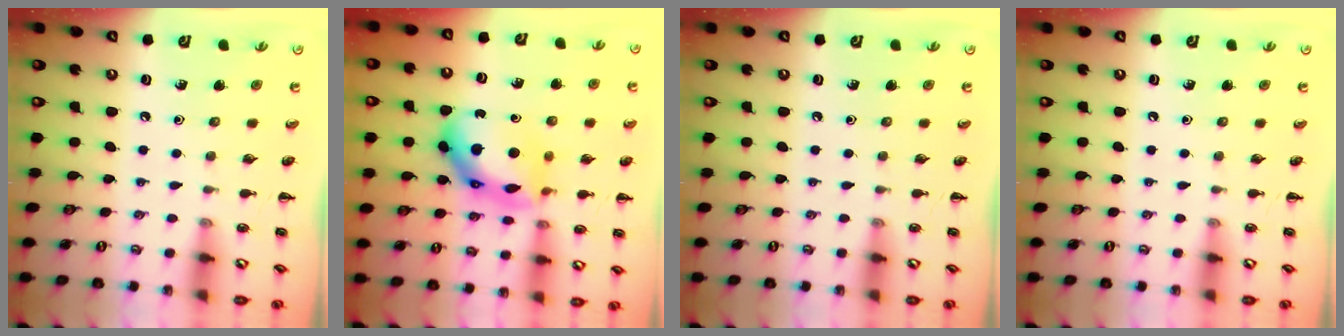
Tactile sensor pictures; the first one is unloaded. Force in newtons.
{"total": 14.7, "press": 14.6, "slide": 0.9}
{"total": 0.0}
{"total": 0.0}